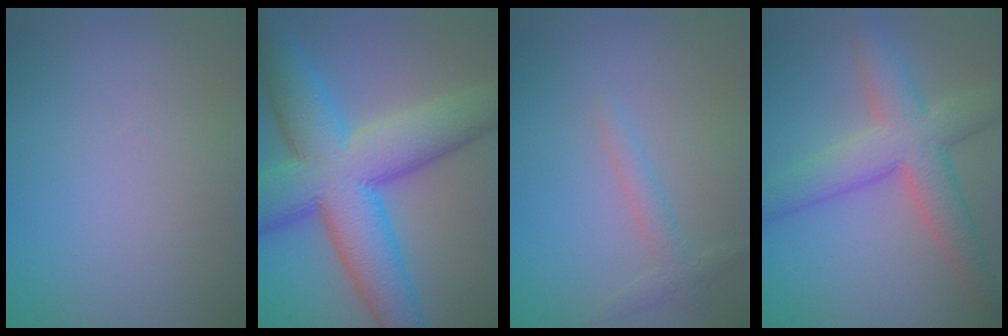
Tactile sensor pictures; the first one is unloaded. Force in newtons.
{"total": 13.2, "press": 13.2, "slide": 0.2}
{"total": 1.6, "press": 1.6, "slide": 0.1}
{"total": 6.3, "press": 6.3, "slide": 0.4}